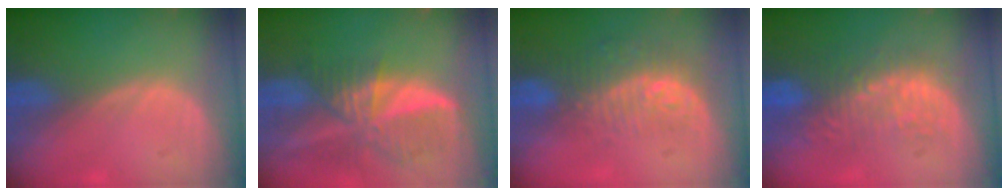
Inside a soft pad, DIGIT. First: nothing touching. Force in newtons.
{"total": 9.2, "press": 7.9, "slide": 4.7}
{"total": 9.9, "press": 8.2, "slide": 5.5}
{"total": 9.8, "press": 8.8, "slide": 4.2}